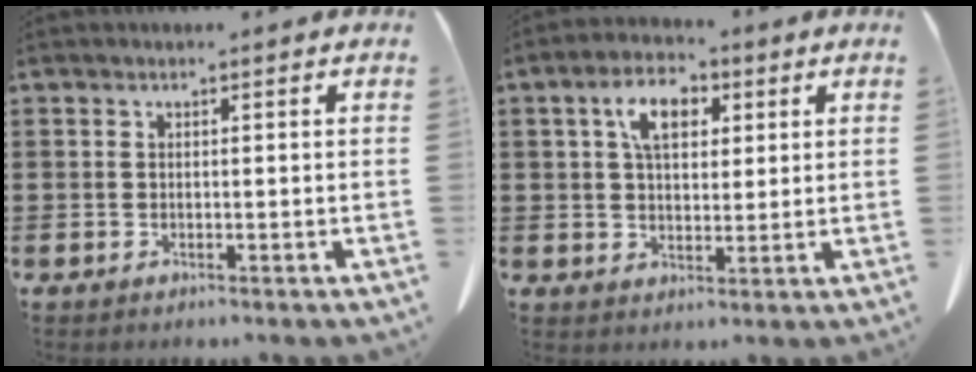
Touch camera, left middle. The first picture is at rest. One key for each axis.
{"total": 6.7, "fx": 2.6, "fy": 3.9, "fz": 4.7, "tx": -0.090, "ty": 0.012, "tz": 0.041}